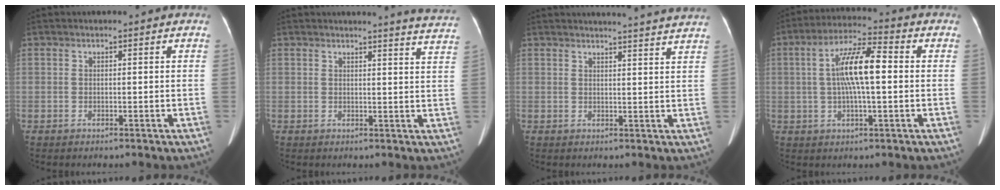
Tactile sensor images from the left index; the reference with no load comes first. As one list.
[{"total": 8.6, "force": [8.4, -1.0, 1.6], "torque": [-0.016, -0.058, 0.068]}, {"total": 12.8, "force": [12.2, -0.9, 3.5], "torque": [-0.044, -0.029, 0.127]}, {"total": 9.9, "force": [0.6, 1.9, 9.7], "torque": [-0.183, 0.021, 0.008]}]